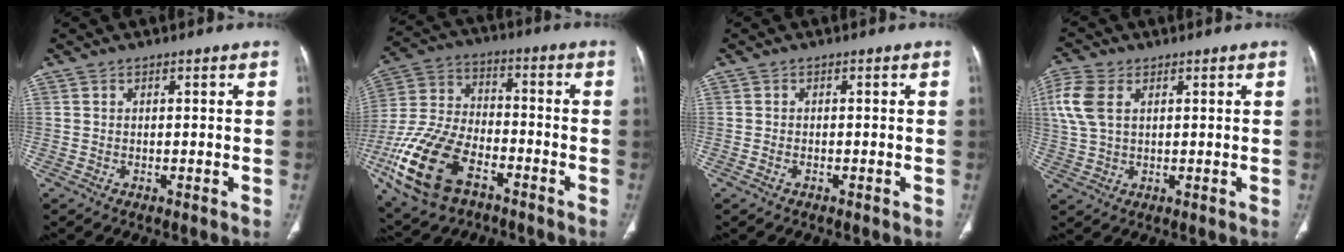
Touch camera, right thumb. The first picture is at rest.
{"total": 19.6, "force": [-9.3, 11.1, 13.1], "torque": [-0.280, 0.035, -0.170]}
{"total": 0.8, "force": [-0.5, 0.5, 0.5], "torque": [-0.015, 0.003, -0.008]}
{"total": 7.6, "force": [2.3, 4.6, 5.6], "torque": [-0.146, 0.010, 0.047]}